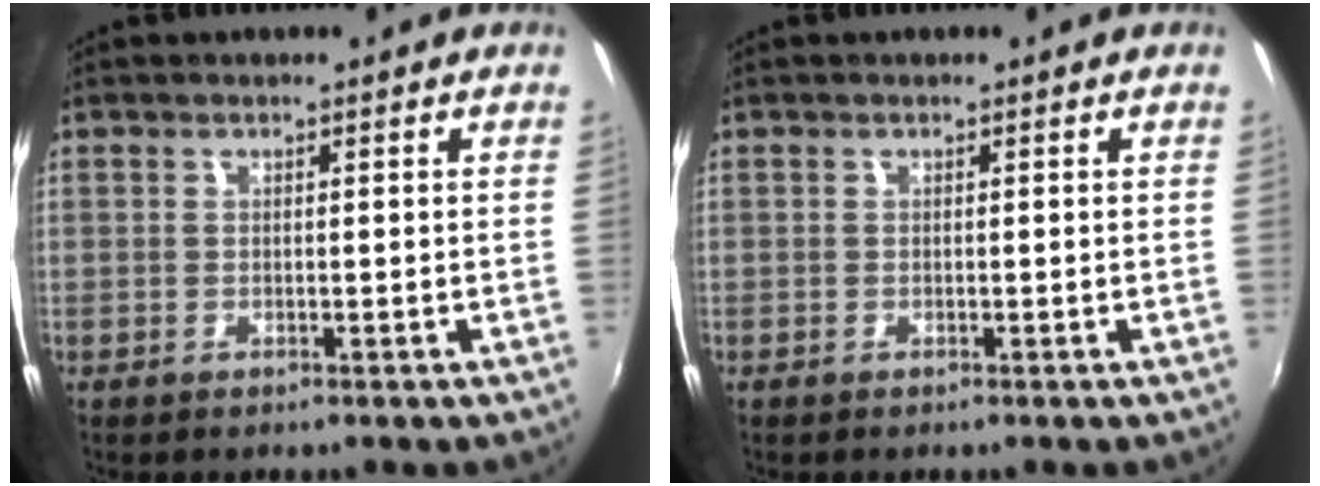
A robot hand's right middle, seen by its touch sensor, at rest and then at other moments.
{"total": 0.0}